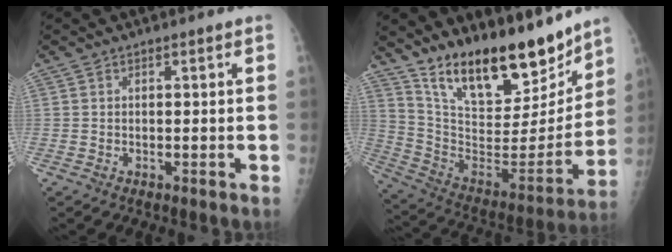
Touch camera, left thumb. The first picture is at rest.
{"total": 25.1, "force": [18.9, 9.0, 13.9], "torque": [-0.188, -0.090, 0.320]}